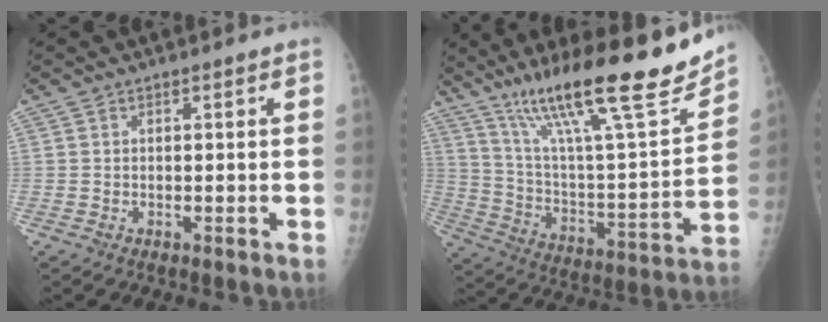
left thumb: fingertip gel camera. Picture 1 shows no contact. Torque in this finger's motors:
{"motor_torque": [2.53, -2.01, 1.27, -0.99, 0.16]}